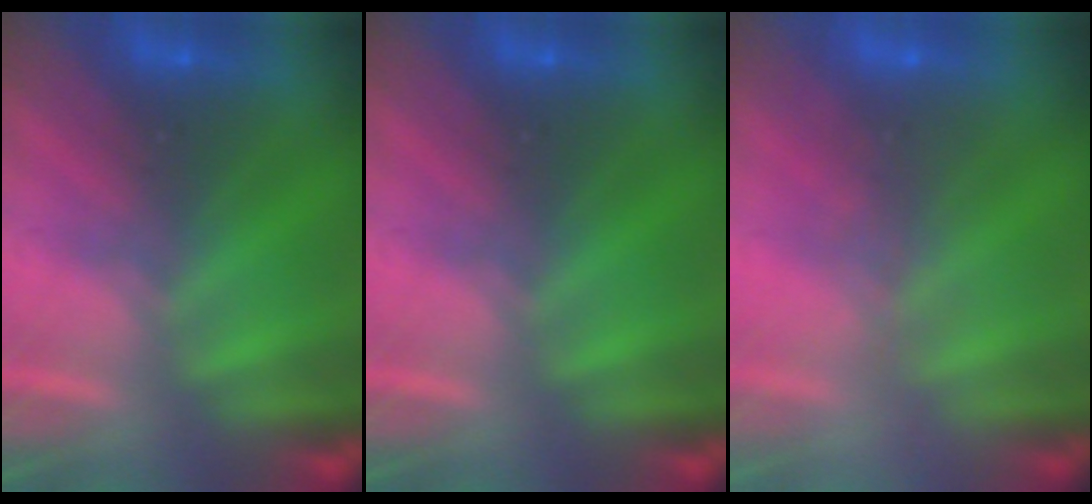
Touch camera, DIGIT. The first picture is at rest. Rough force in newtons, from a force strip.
{"total": 0.0}
{"total": 1.7}